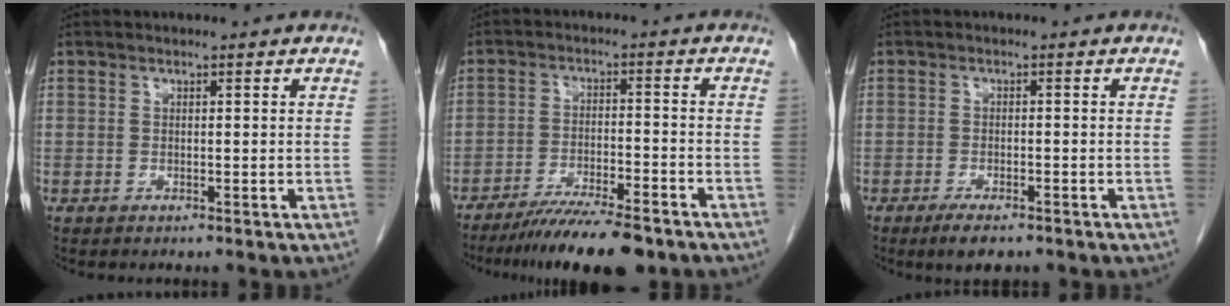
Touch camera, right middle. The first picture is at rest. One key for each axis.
{"total": 11.3, "fx": -9.1, "fy": 1.2, "fz": 6.7, "tx": -0.103, "ty": -0.026, "tz": -0.145}
{"total": 3.9, "fx": -2.8, "fy": 1.0, "fz": 2.5, "tx": -0.049, "ty": -0.008, "tz": -0.042}